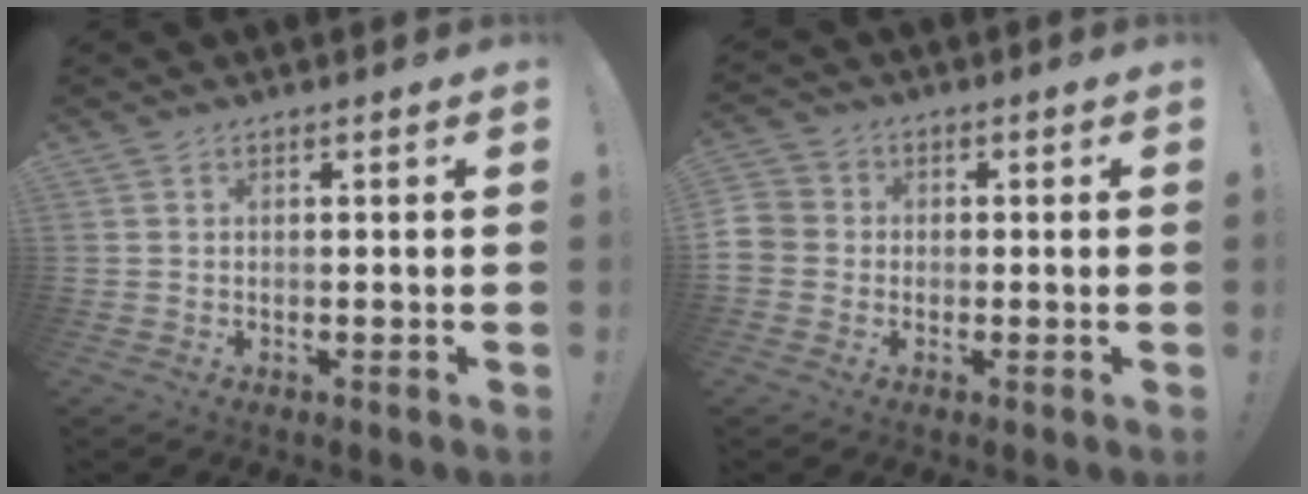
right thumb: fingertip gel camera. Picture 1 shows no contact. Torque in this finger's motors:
{"motor_torque": [1.23, 0.82, 0.21, -0.25, 0.03]}